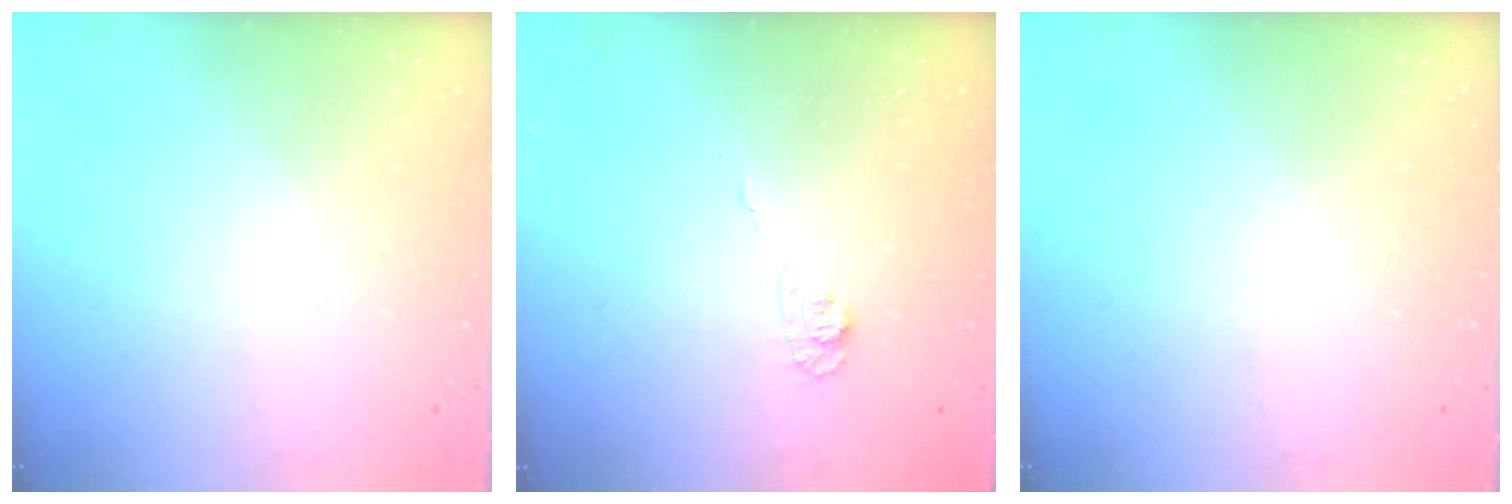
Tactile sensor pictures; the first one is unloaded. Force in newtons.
{"total": 5.5, "press": 5.4, "slide": 1.2}
{"total": 0.0}